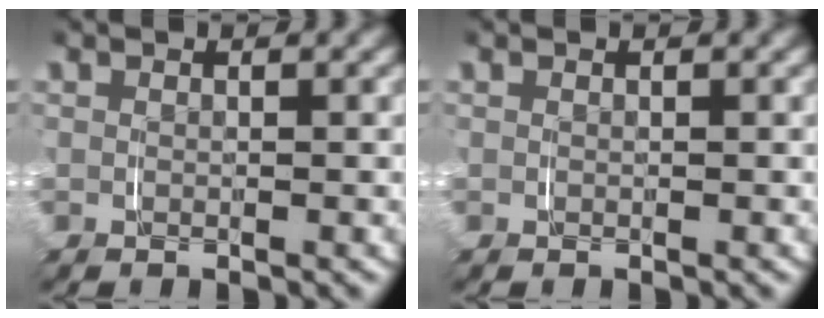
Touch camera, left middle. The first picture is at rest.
{"total": 0.0}